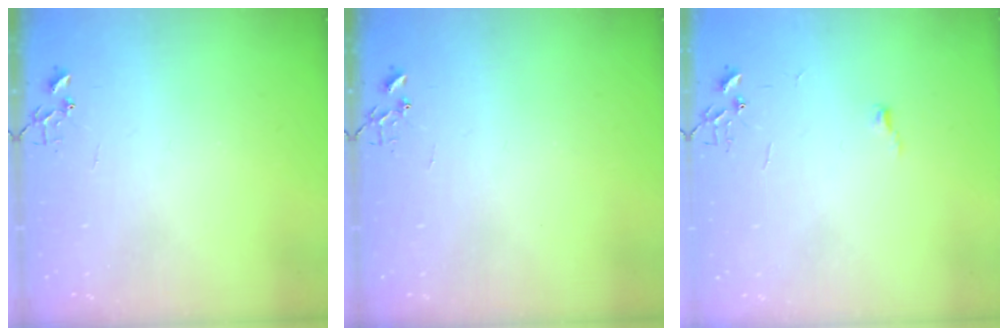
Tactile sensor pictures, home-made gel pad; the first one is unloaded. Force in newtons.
{"total": 0.0}
{"total": 3.5, "press": 3.5, "slide": 0.4}